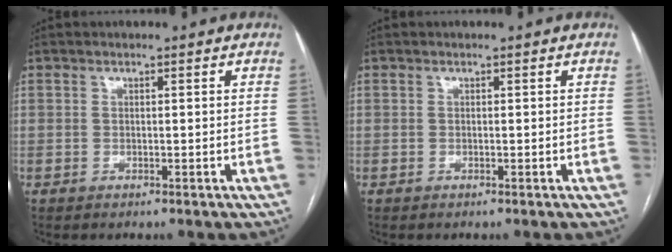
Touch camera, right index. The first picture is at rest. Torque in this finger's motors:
{"motor_torque": [0.00, 0.00, 0.00, 0.00]}